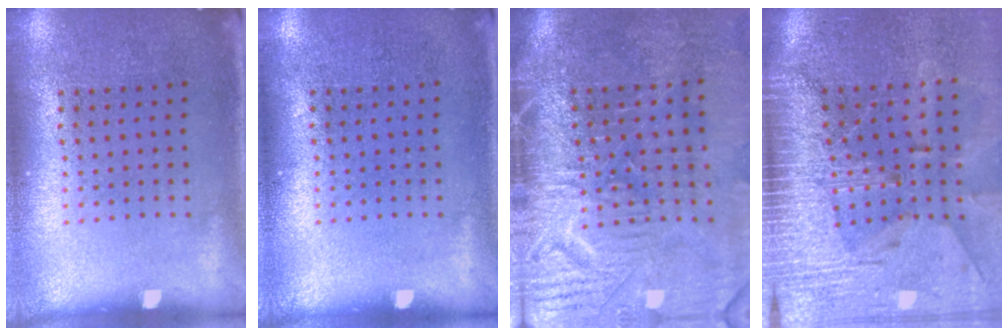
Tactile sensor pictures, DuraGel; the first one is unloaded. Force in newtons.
{"total": 0.0}
{"total": 4.8, "press": 4.1, "slide": 2.5}
{"total": 4.0, "press": 3.5, "slide": 2.0}